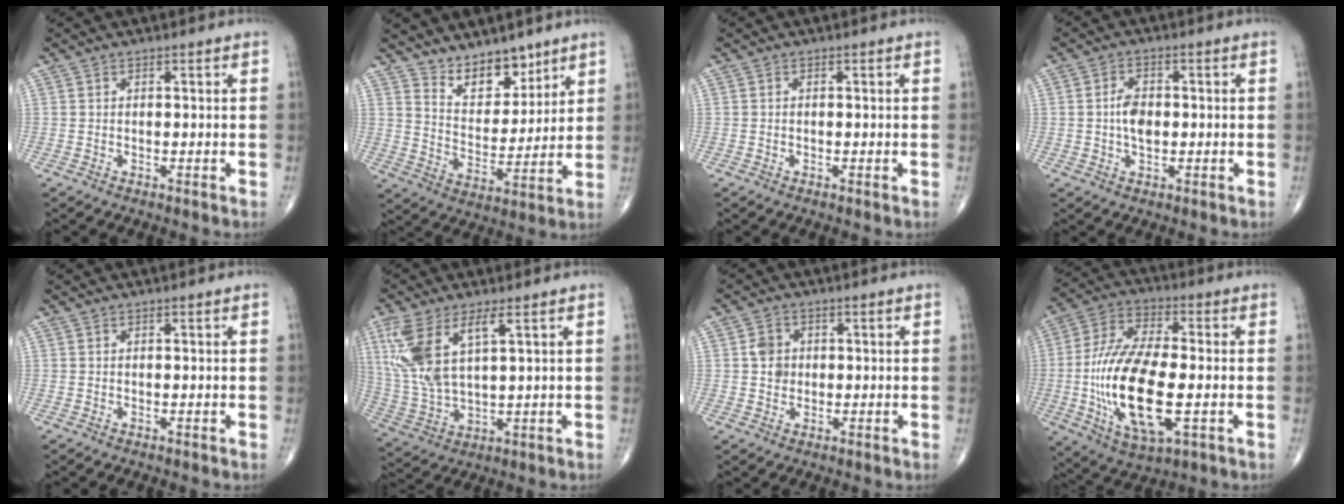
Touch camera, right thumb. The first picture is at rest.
{"total": 9.6, "force": [7.5, 4.7, 3.9], "torque": [-0.031, -0.061, 0.140]}
{"total": 0.0}
{"total": 4.5, "force": [0.0, 2.7, 3.6], "torque": [-0.061, 0.005, -0.003]}
{"total": 0.0}
{"total": 12.5, "force": [4.9, 4.9, 10.3], "torque": [-0.239, -0.016, 0.112]}
{"total": 3.7, "force": [0.4, 3.3, 1.8], "torque": [-0.013, 0.002, 0.006]}
{"total": 20.2, "force": [-3.2, 8.4, 18.0], "torque": [-0.366, 0.004, -0.050]}